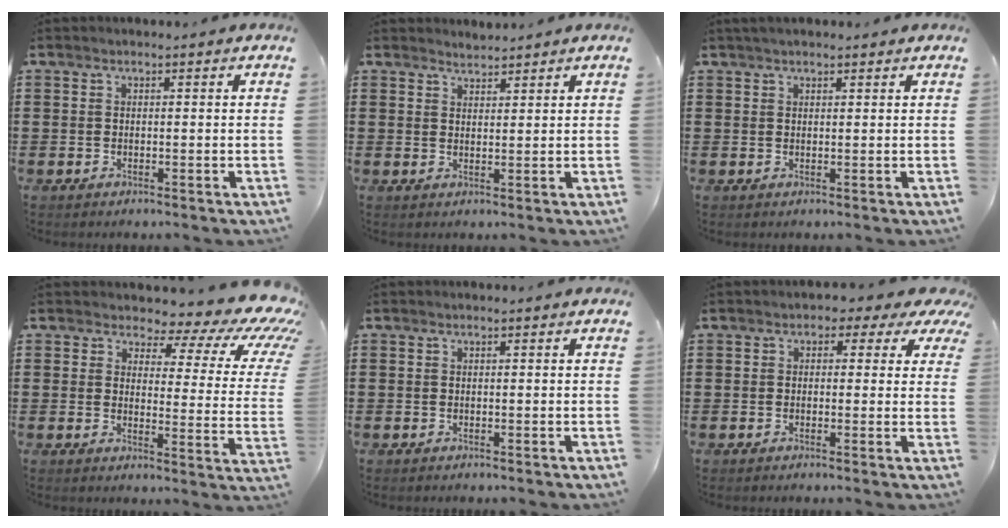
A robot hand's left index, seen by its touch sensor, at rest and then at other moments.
{"total": 1.6, "force": [1.6, 0.1, -0.2], "torque": [0.000, 0.002, 0.033]}
{"total": 1.2, "force": [1.0, 0.3, 0.5], "torque": [-0.010, 0.002, 0.019]}
{"total": 6.2, "force": [4.1, 2.6, 3.8], "torque": [-0.062, -0.034, 0.065]}
{"total": 0.0}
{"total": 2.2, "force": [0.5, 1.8, 1.2], "torque": [-0.017, 0.000, -0.001]}